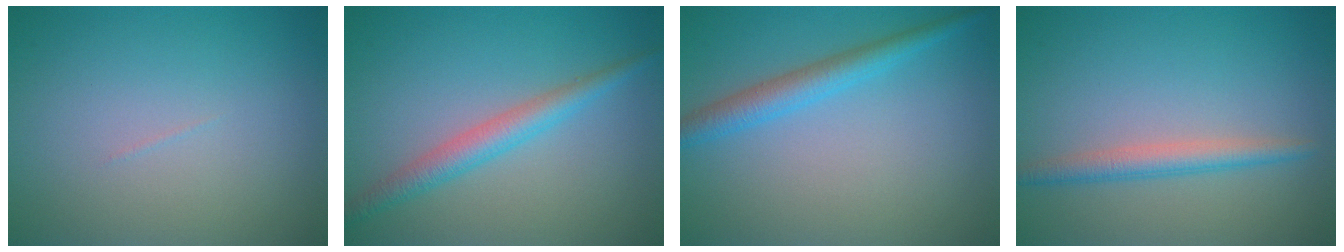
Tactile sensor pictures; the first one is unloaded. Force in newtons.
{"total": 3.0, "press": 3.0, "slide": 0.0}
{"total": 3.0, "press": 3.0, "slide": 0.1}
{"total": 2.4, "press": 2.4, "slide": 0.1}